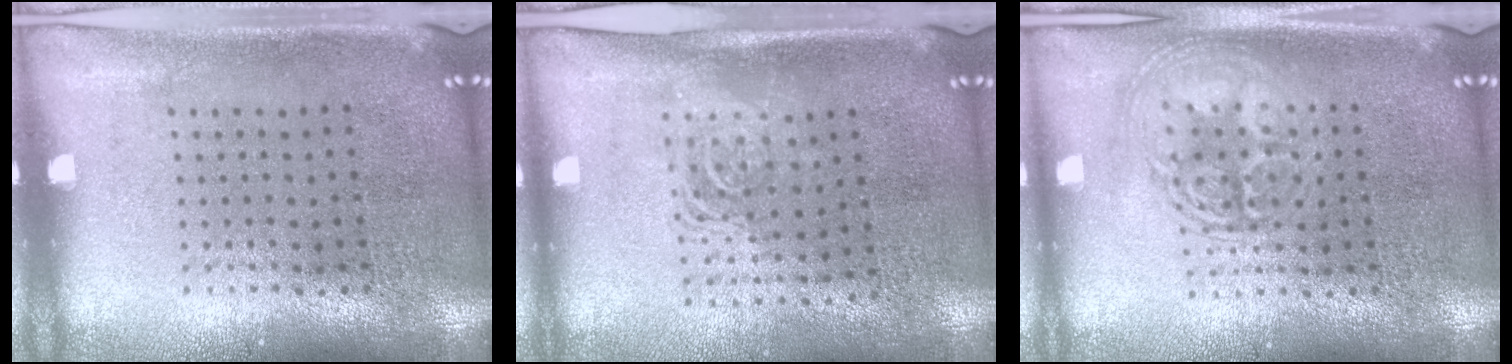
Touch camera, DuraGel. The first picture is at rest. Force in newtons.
{"total": 1.6, "press": 1.3, "slide": 0.9}
{"total": 3.0, "press": 3.0, "slide": 0.4}